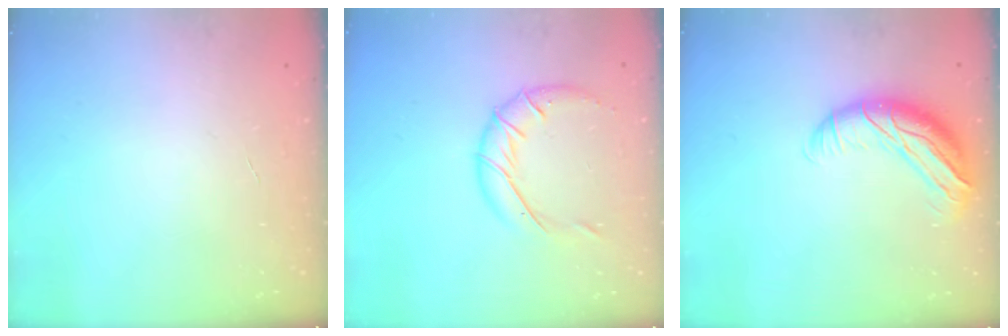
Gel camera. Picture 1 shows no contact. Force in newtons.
{"total": 12.0, "press": 12.0, "slide": 0.7}
{"total": 12.3, "press": 11.8, "slide": 3.5}